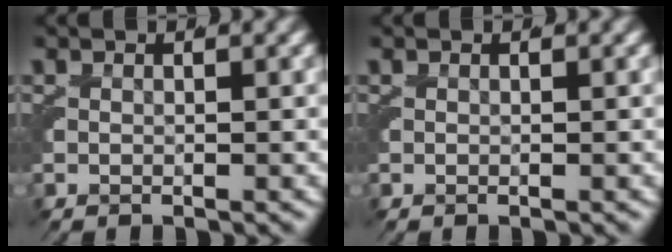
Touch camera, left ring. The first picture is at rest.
{"total": 0.0}